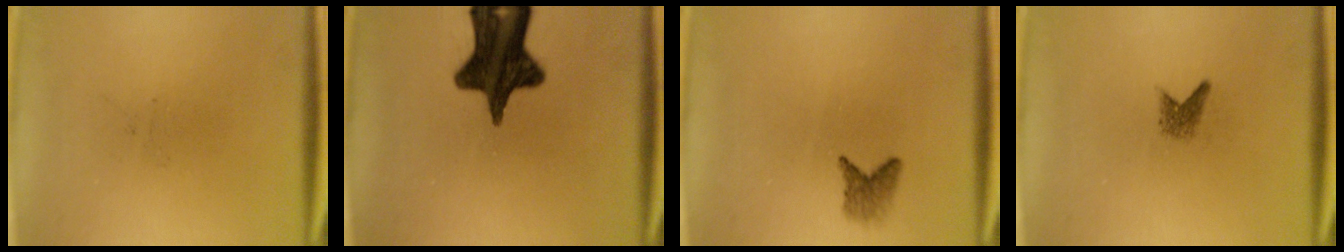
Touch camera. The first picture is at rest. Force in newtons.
{"total": 15.1}
{"total": 1.9}
{"total": 1.5}